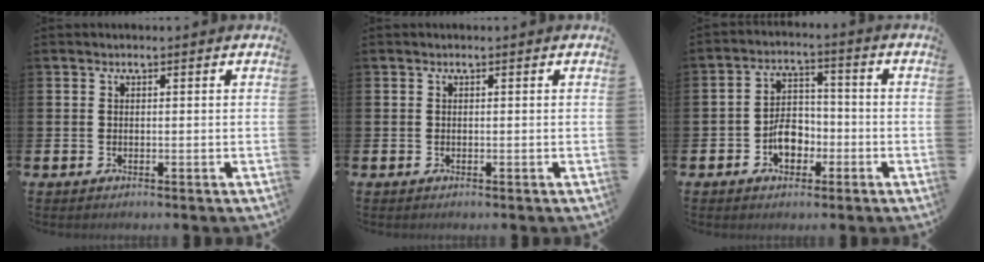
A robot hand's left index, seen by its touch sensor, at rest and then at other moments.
{"total": 0.0}
{"total": 5.3, "force": [-2.0, 3.6, 3.3], "torque": [-0.050, 0.008, -0.040]}